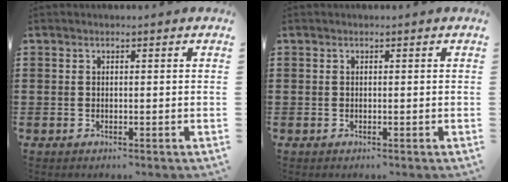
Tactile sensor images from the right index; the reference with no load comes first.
{"total": 0.0}